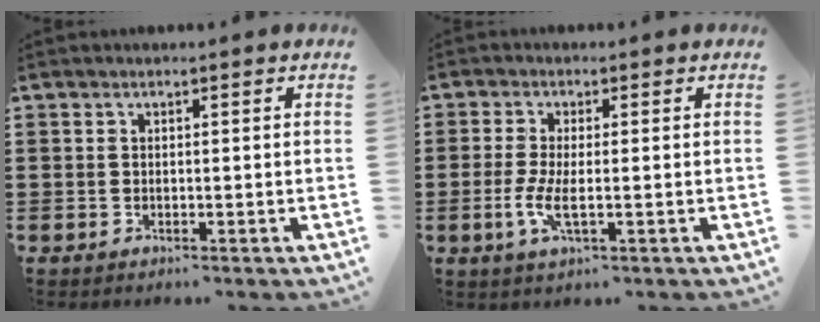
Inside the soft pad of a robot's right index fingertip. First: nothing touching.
{"total": 4.4, "force": [-0.9, 1.1, 4.2], "torque": [-0.094, -0.009, -0.021]}